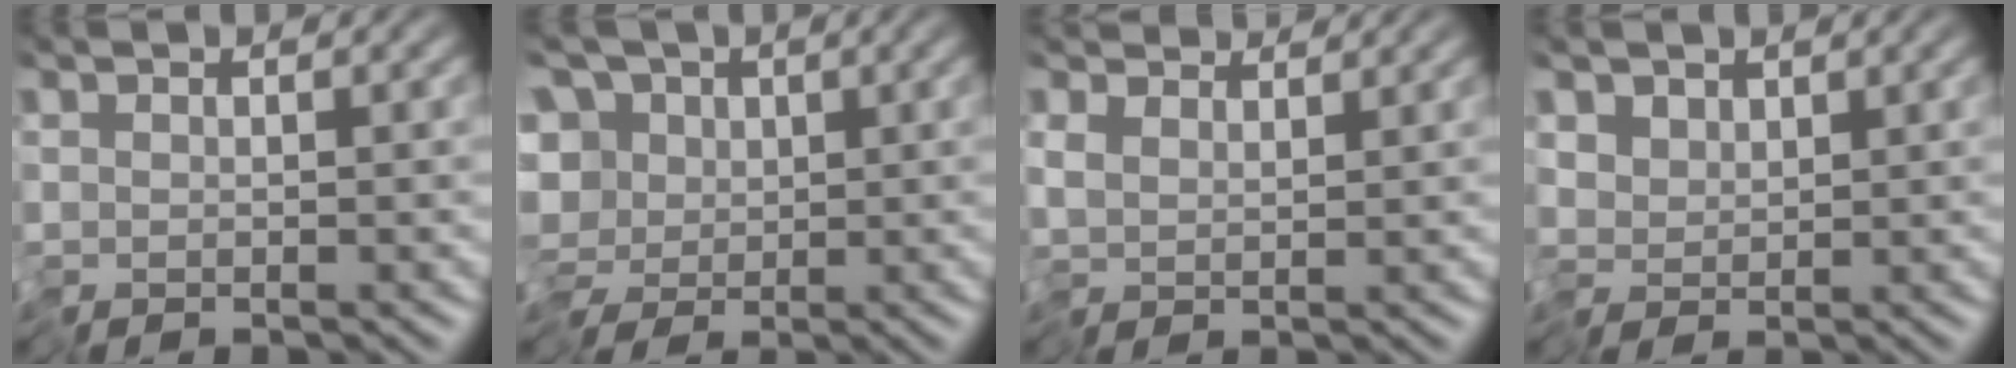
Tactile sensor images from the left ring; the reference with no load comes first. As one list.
[{"total": 8.5, "force": [-0.7, 6.9, 4.9], "torque": [-0.059, 0.016, -0.051]}, {"total": 2.9, "force": [2.4, 1.1, 1.3], "torque": [-0.032, 0.008, 0.036]}, {"total": 1.3, "force": [0.2, 1.1, 0.7], "torque": [-0.009, 0.000, -0.002]}]